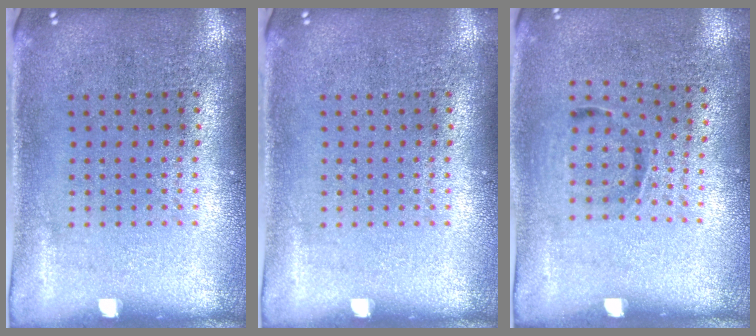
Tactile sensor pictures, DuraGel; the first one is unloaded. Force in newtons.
{"total": 0.0}
{"total": 0.9, "press": 0.7, "slide": 0.6}